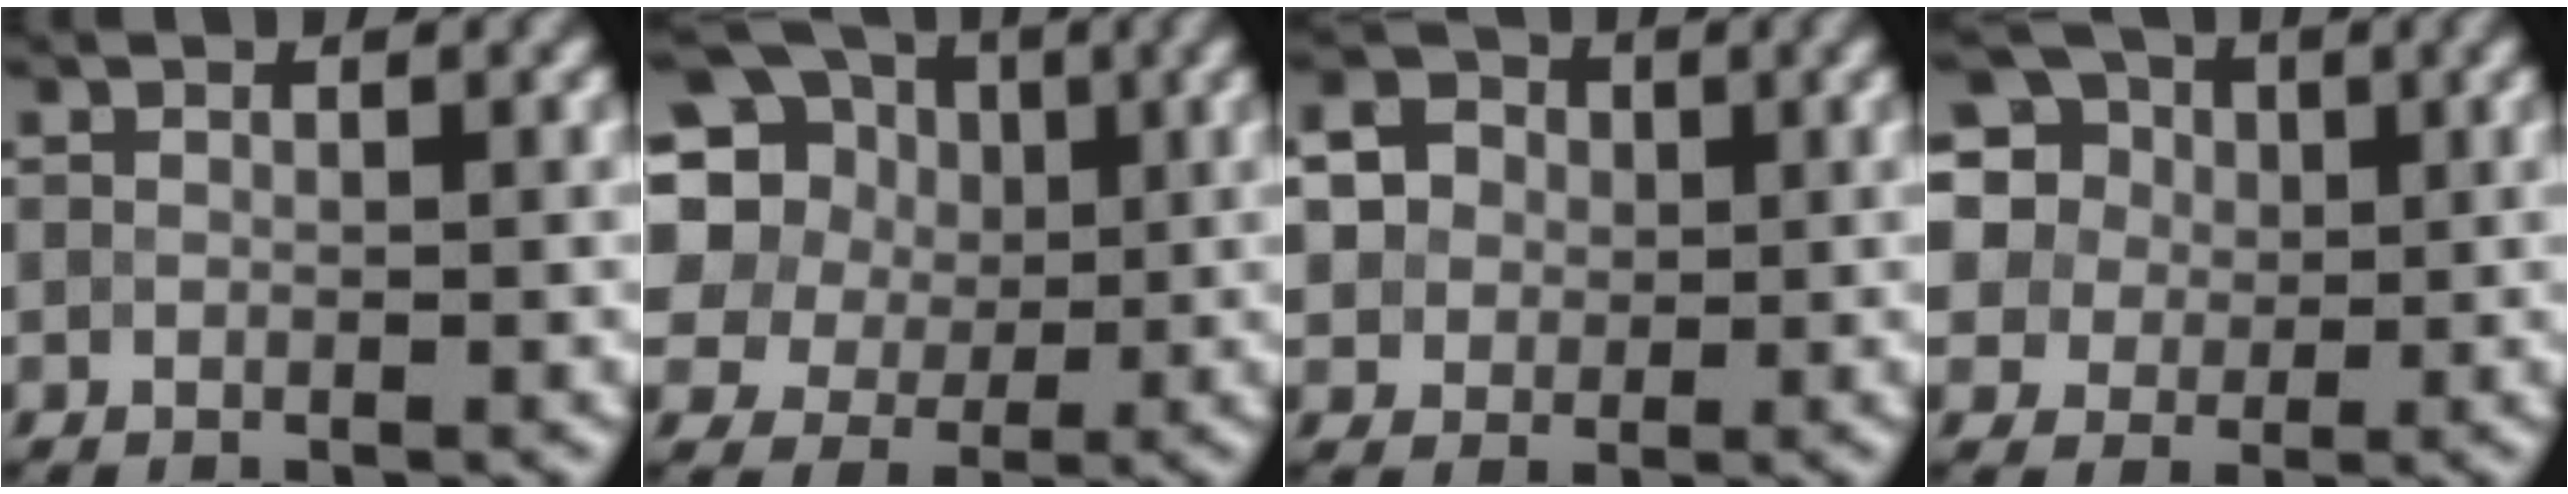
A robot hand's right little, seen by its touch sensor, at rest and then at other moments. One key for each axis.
{"total": 15.3, "fx": 6.8, "fy": 11.8, "fz": 7.0, "tx": -0.187, "ty": 0.044, "tz": 0.105}
{"total": 6.1, "fx": 1.9, "fy": 5.1, "fz": 2.7, "tx": -0.059, "ty": 0.034, "tz": 0.017}
{"total": 16.2, "fx": 7.8, "fy": 12.4, "fz": 6.9, "tx": -0.189, "ty": 0.059, "tz": 0.118}